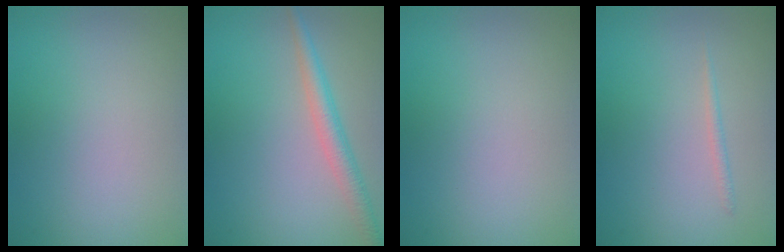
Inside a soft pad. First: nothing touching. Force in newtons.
{"total": 2.8, "press": 2.8, "slide": 0.1}
{"total": 0.0}
{"total": 0.7, "press": 0.7, "slide": 0.1}